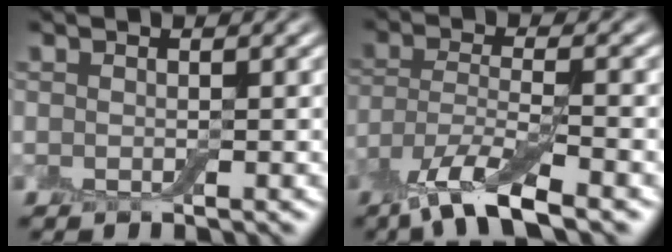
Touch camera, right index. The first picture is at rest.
{"total": 6.9, "force": [-4.6, 1.6, 4.9], "torque": [-0.097, -0.008, -0.095]}